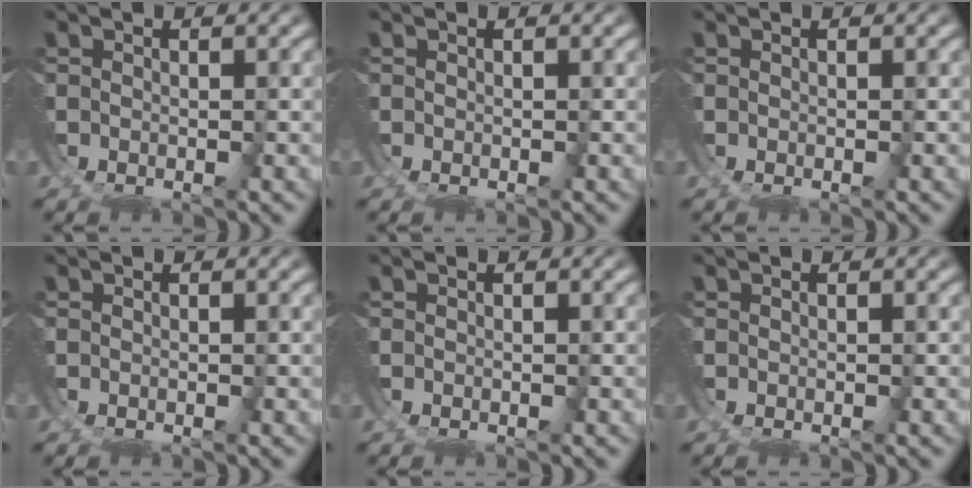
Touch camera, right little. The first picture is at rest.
{"total": 0.0}
{"total": 0.0}
{"total": 0.0}
{"total": 0.0}
{"total": 0.0}